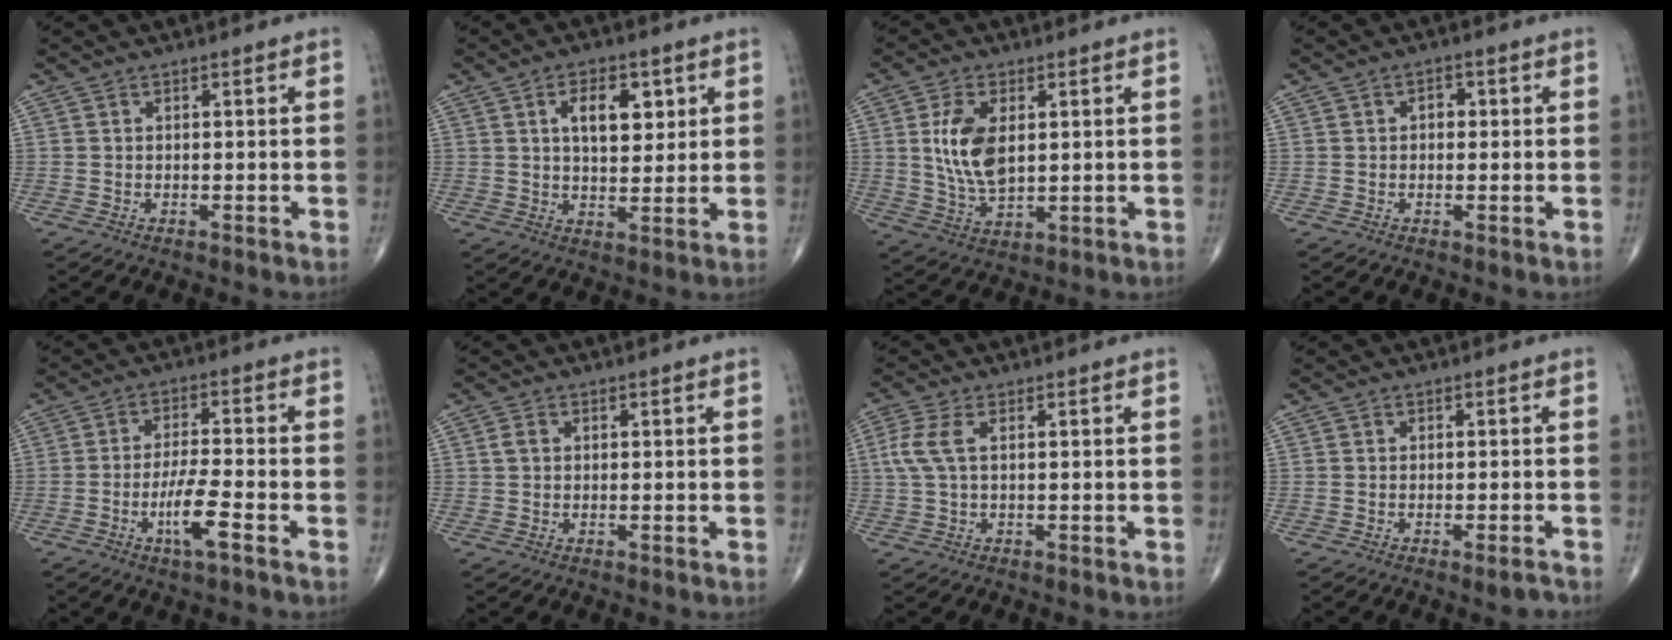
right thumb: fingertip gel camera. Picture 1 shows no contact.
{"total": 8.2, "force": [2.9, 4.4, 6.3], "torque": [-0.076, -0.014, 0.048]}
{"total": 9.9, "force": [1.9, 5.4, 8.1], "torque": [-0.153, -0.013, 0.044]}
{"total": 2.2, "force": [0.3, 1.6, 1.5], "torque": [-0.013, 0.007, 0.002]}
{"total": 7.3, "force": [-3.2, 1.0, 6.4], "torque": [-0.130, 0.015, -0.058]}
{"total": 1.7, "force": [0.3, 1.3, 1.0], "torque": [-0.020, 0.006, 0.006]}
{"total": 4.8, "force": [0.9, 2.1, 4.2], "torque": [-0.125, 0.015, 0.018]}
{"total": 1.8, "force": [-1.3, 0.2, 1.3], "torque": [-0.019, 0.003, -0.019]}